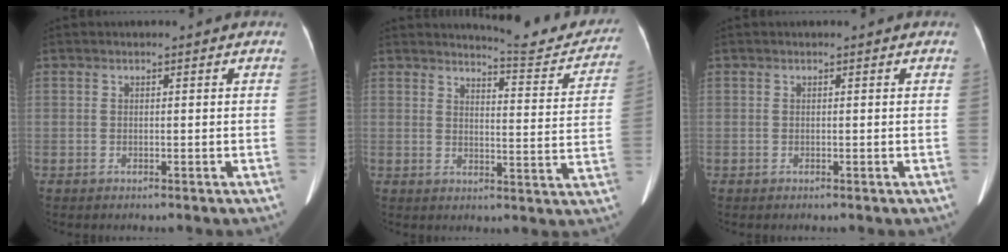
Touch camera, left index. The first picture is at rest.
{"total": 10.9, "force": [10.7, 0.9, 2.0], "torque": [-0.015, -0.040, 0.121]}
{"total": 0.0}